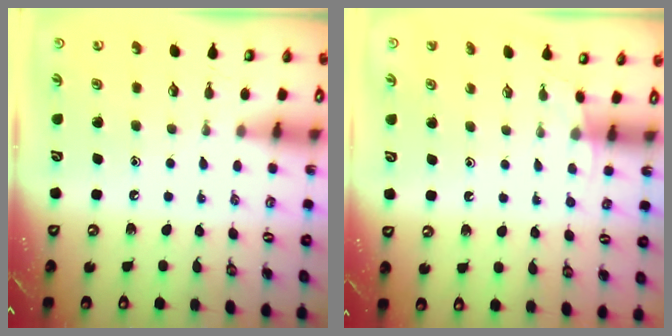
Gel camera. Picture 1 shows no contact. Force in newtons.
{"total": 2.7, "press": 2.7, "slide": 0.1}